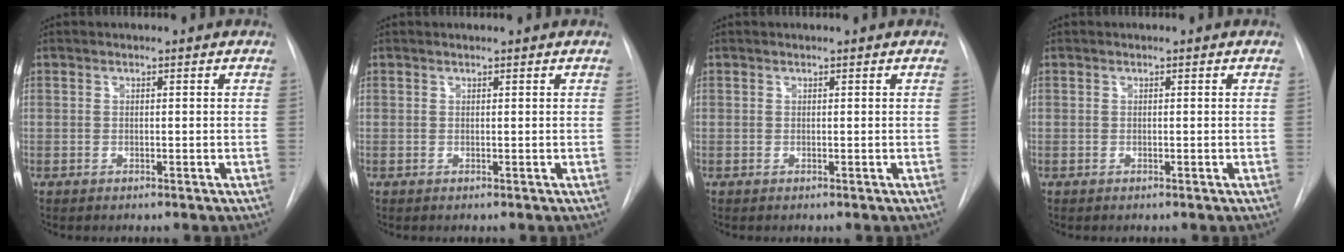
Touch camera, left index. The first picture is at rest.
{"total": 0.7, "force": [0.7, 0.0, 0.2], "torque": [-0.005, 0.008, 0.012]}
{"total": 0.0}
{"total": 0.0}